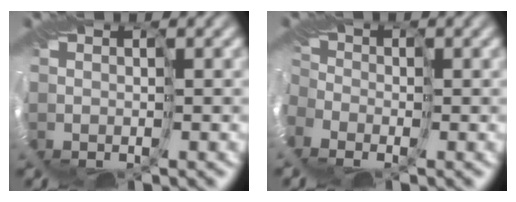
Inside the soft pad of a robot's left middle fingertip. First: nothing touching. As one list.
[{"total": 2.9, "force": [-2.2, 1.8, 0.6], "torque": [-0.022, -0.018, -0.039]}]